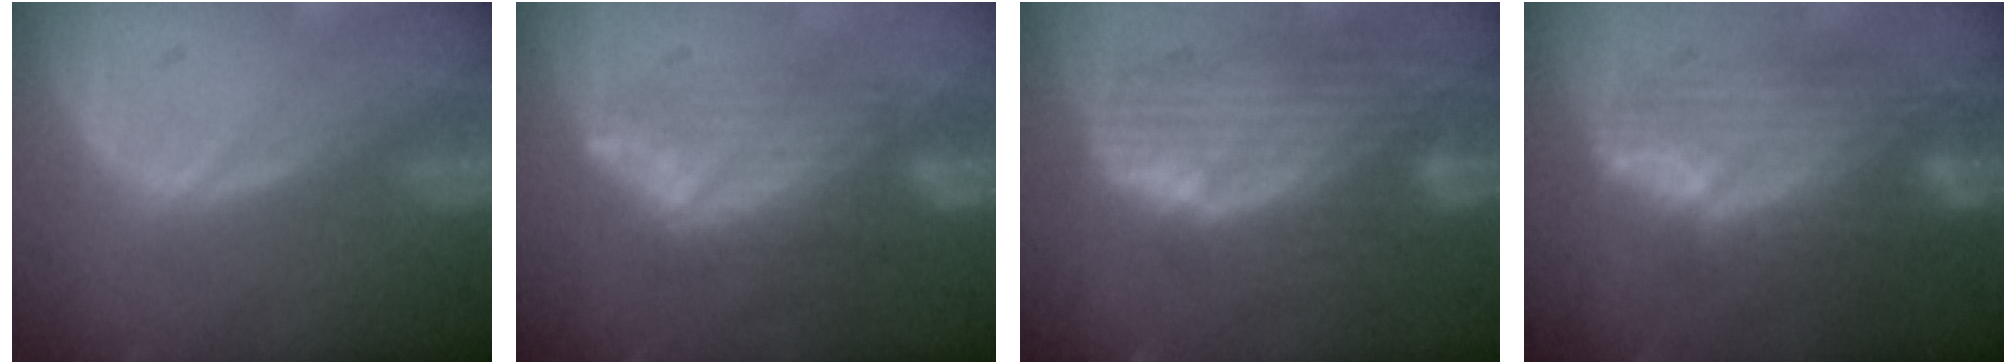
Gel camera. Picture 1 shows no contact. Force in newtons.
{"total": 6.9, "press": 6.6, "slide": 2.2}
{"total": 10.0, "press": 8.9, "slide": 4.5}
{"total": 8.7, "press": 8.7, "slide": 0.3}